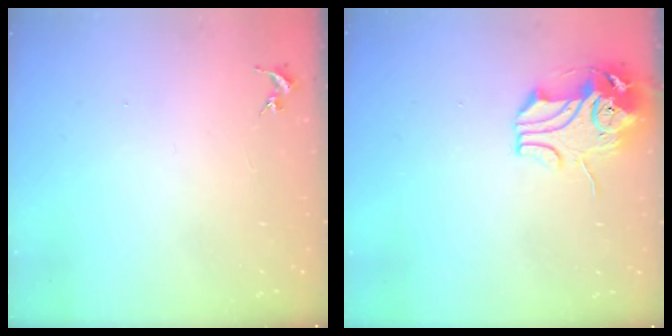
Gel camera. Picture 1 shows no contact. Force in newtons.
{"total": 10.6, "press": 10.5, "slide": 1.9}